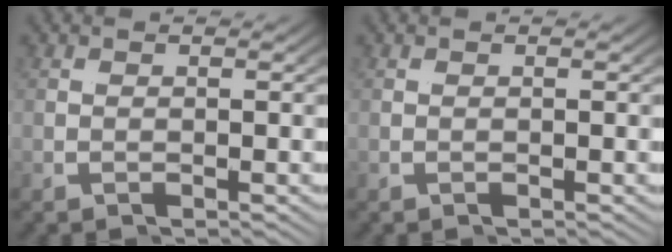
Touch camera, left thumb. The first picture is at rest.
{"total": 0.0}